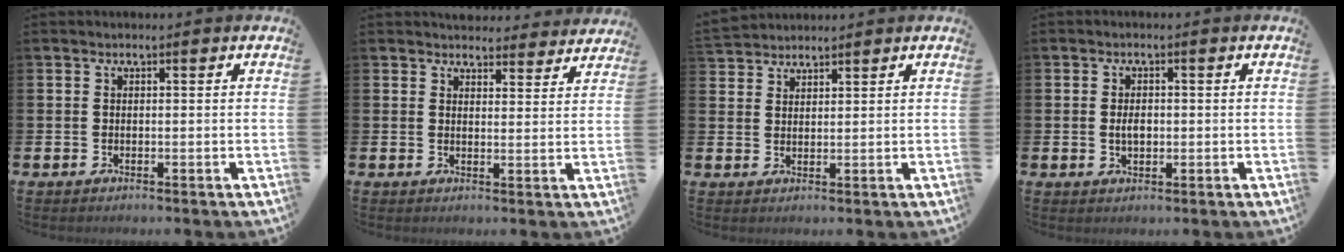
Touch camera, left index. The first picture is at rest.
{"total": 4.3, "force": [4.1, 1.1, -0.1], "torque": [0.004, -0.027, 0.073]}
{"total": 2.8, "force": [2.7, 0.4, -0.4], "torque": [0.007, -0.012, 0.051]}
{"total": 2.2, "force": [0.0, 1.4, 1.7], "torque": [-0.024, 0.002, -0.004]}